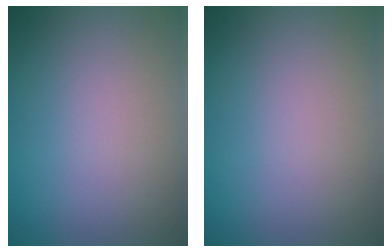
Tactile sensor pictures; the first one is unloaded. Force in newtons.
{"total": 0.0}